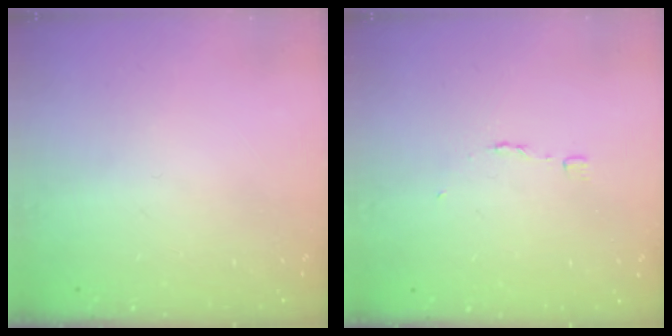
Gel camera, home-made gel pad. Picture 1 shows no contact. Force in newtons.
{"total": 2.7, "press": 2.7, "slide": 0.2}